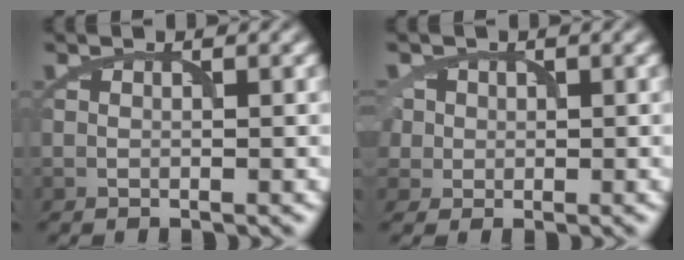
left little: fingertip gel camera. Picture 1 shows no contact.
{"total": 3.0, "force": [0.7, 2.7, 1.0], "torque": [-0.021, 0.017, 0.012]}